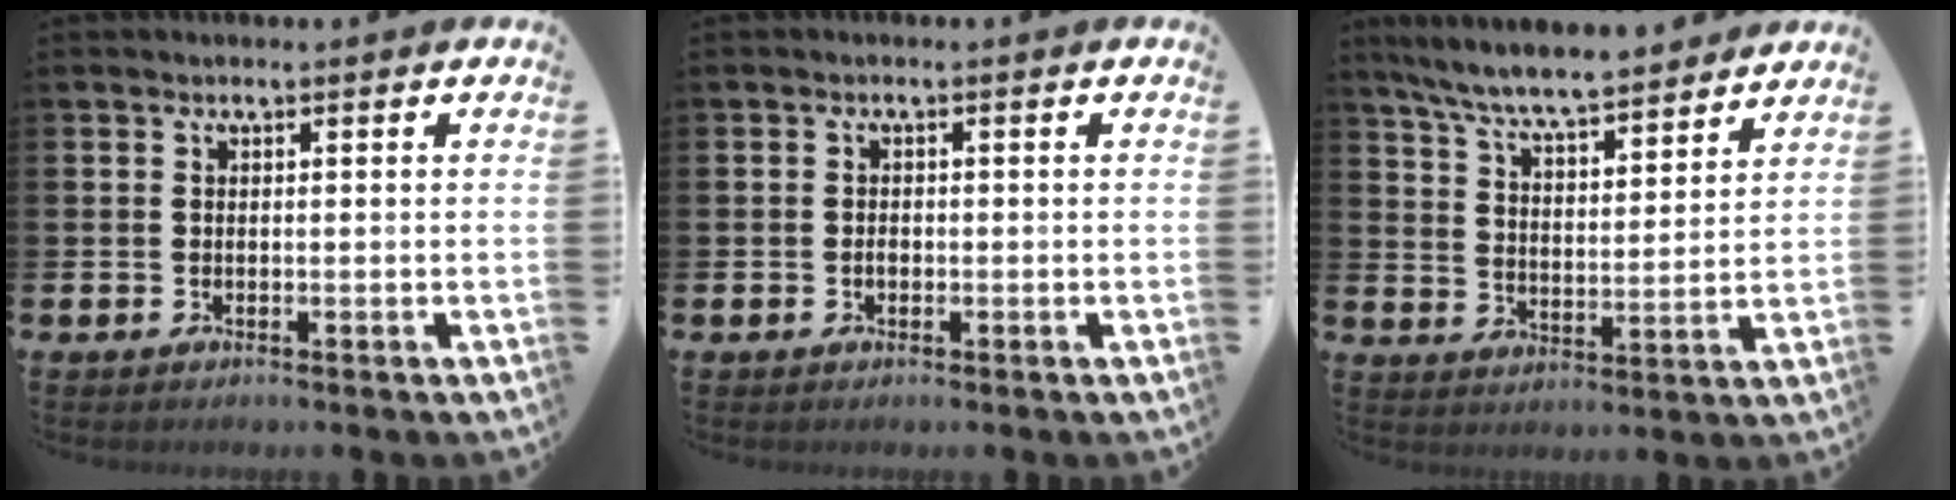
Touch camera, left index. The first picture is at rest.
{"total": 1.1, "force": [-0.3, 0.7, 0.7], "torque": [-0.012, 0.003, -0.008]}
{"total": 7.8, "force": [7.5, 0.5, 2.3], "torque": [-0.077, -0.047, 0.133]}